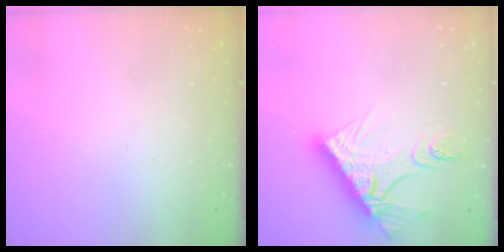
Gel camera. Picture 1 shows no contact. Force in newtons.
{"total": 14.0, "press": 14.0, "slide": 1.2}